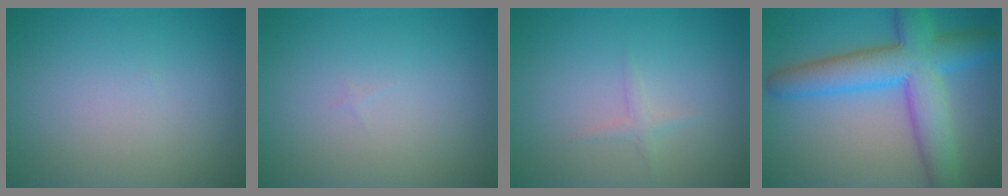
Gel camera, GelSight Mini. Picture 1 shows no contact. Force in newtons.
{"total": 0.0}
{"total": 0.8, "press": 0.8, "slide": 0.1}
{"total": 8.8, "press": 8.8, "slide": 0.2}